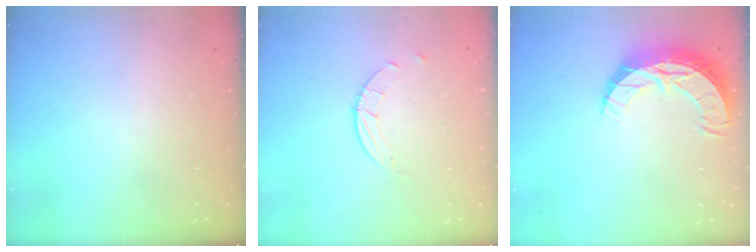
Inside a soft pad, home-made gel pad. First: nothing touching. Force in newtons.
{"total": 4.6, "press": 4.5, "slide": 0.5}
{"total": 10.3, "press": 10.3, "slide": 0.9}